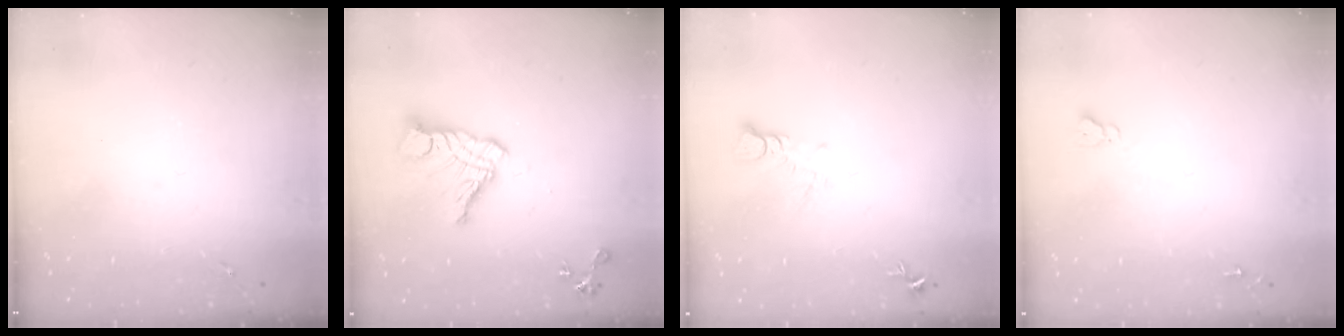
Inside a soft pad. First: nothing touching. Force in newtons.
{"total": 13.2, "press": 13.2, "slide": 1.3}
{"total": 3.5, "press": 3.5, "slide": 0.3}
{"total": 3.8, "press": 3.8, "slide": 0.3}